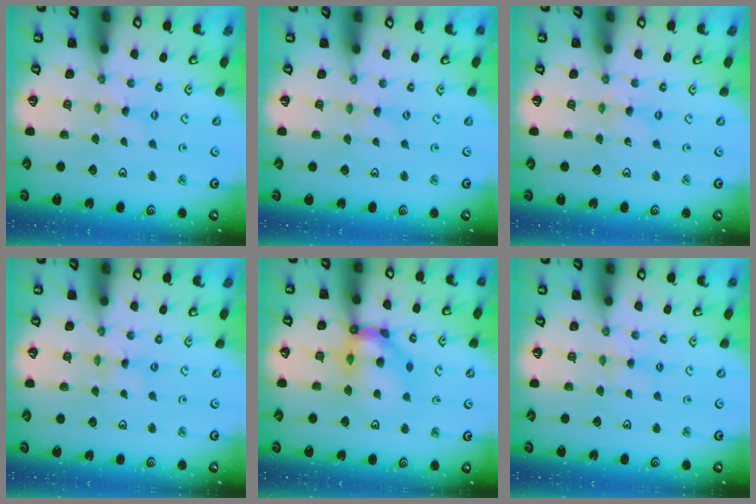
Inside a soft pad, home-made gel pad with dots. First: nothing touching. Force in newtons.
{"total": 0.0}
{"total": 0.0}
{"total": 0.0}
{"total": 12.1, "press": 12.0, "slide": 1.3}
{"total": 3.7, "press": 3.7, "slide": 0.5}